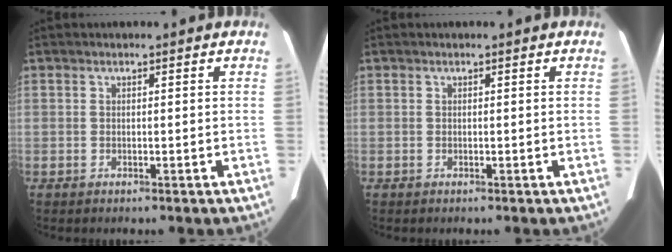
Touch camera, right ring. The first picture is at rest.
{"total": 0.0}